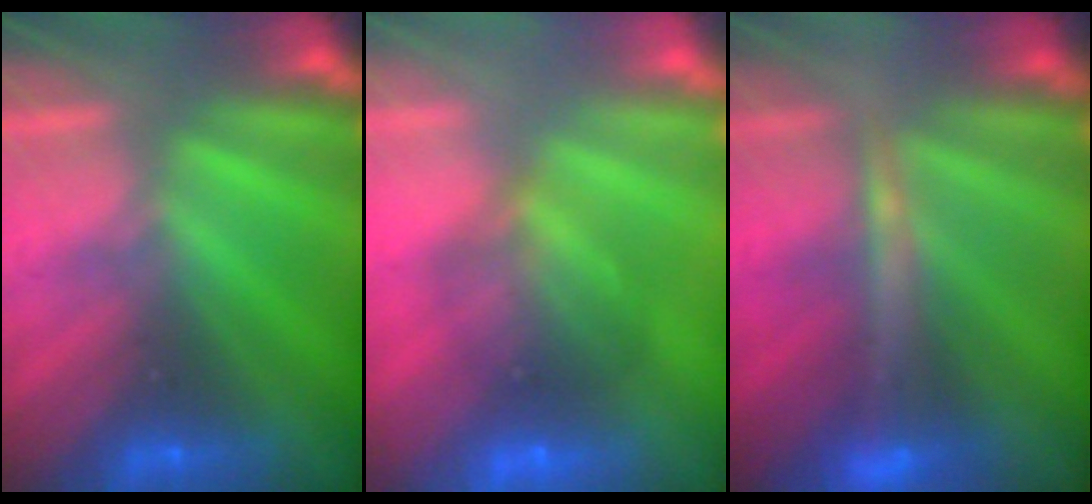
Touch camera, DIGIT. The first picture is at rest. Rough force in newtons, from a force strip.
{"total": 7.6}
{"total": 5.0}